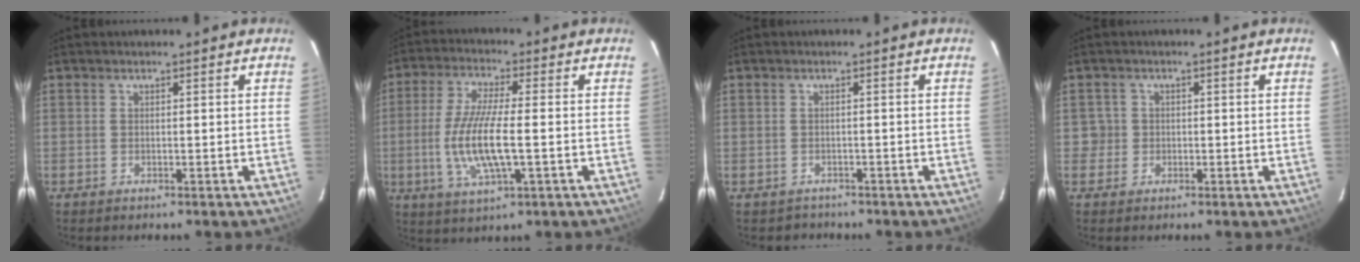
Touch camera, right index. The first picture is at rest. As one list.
[{"total": 12.0, "force": [-2.0, 2.8, 11.5], "torque": [-0.235, -0.008, -0.038]}, {"total": 2.6, "force": [-1.7, 2.0, 0.0], "torque": [-0.003, 0.010, -0.022]}, {"total": 2.7, "force": [-0.5, 2.7, 0.3], "torque": [0.004, 0.015, -0.005]}]